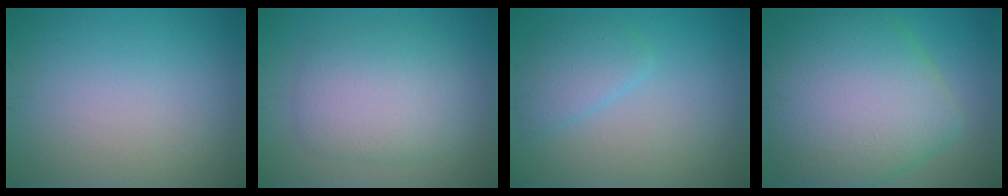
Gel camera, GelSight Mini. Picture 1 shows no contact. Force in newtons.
{"total": 5.4, "press": 5.3, "slide": 0.2}
{"total": 2.5, "press": 2.5, "slide": 0.3}
{"total": 11.1, "press": 11.1, "slide": 0.5}